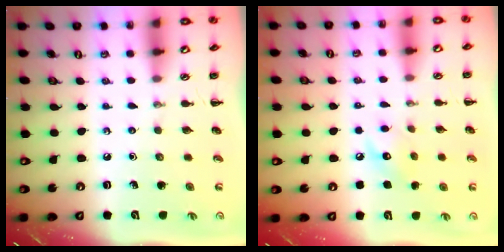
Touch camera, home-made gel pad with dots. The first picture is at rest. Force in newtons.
{"total": 7.6, "press": 7.5, "slide": 0.6}